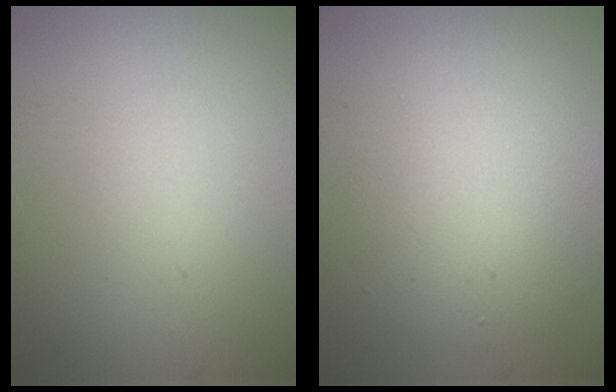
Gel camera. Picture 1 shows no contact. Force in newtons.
{"total": 4.8, "press": 4.8, "slide": 0.2}